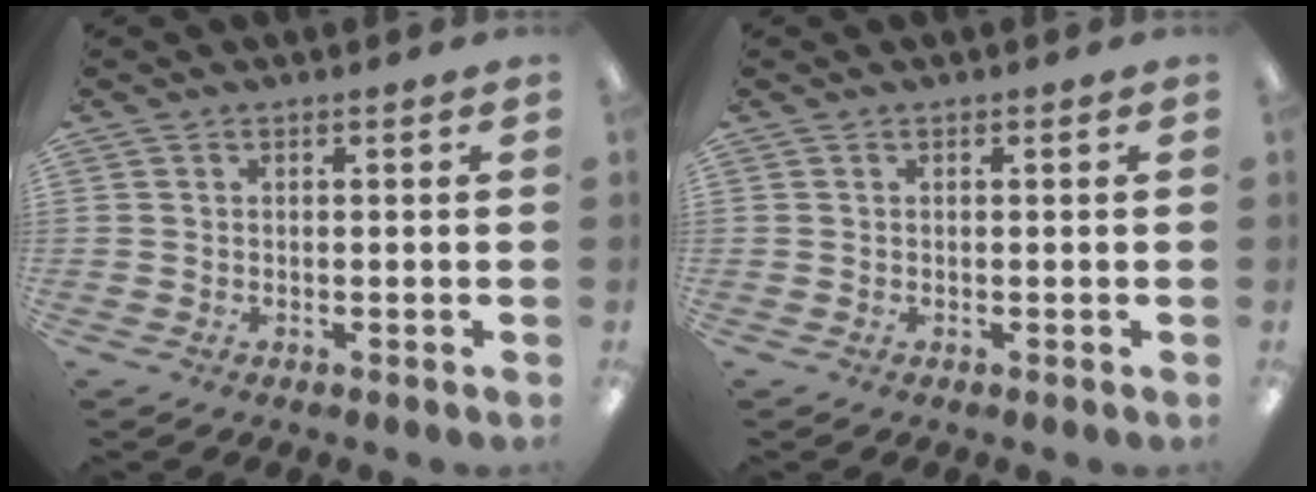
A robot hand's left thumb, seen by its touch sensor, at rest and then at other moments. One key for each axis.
{"total": 0.0}